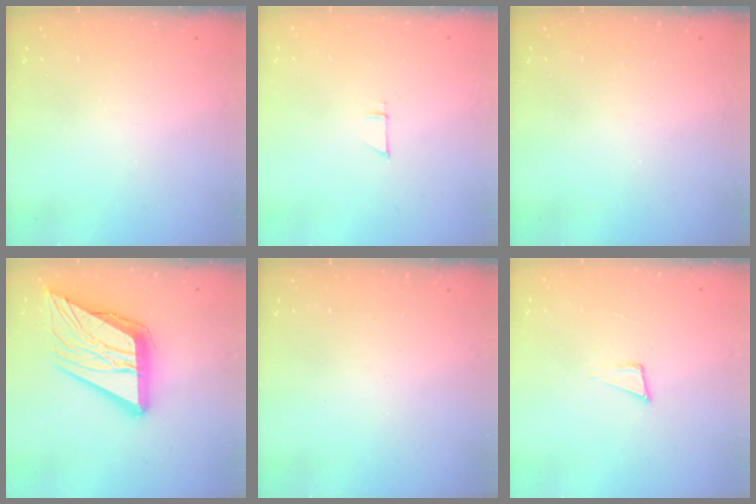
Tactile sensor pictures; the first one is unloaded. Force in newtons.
{"total": 3.5, "press": 3.4, "slide": 0.4}
{"total": 0.0}
{"total": 24.2, "press": 24.1, "slide": 2.8}
{"total": 0.0}
{"total": 3.9, "press": 2.4, "slide": 3.1}